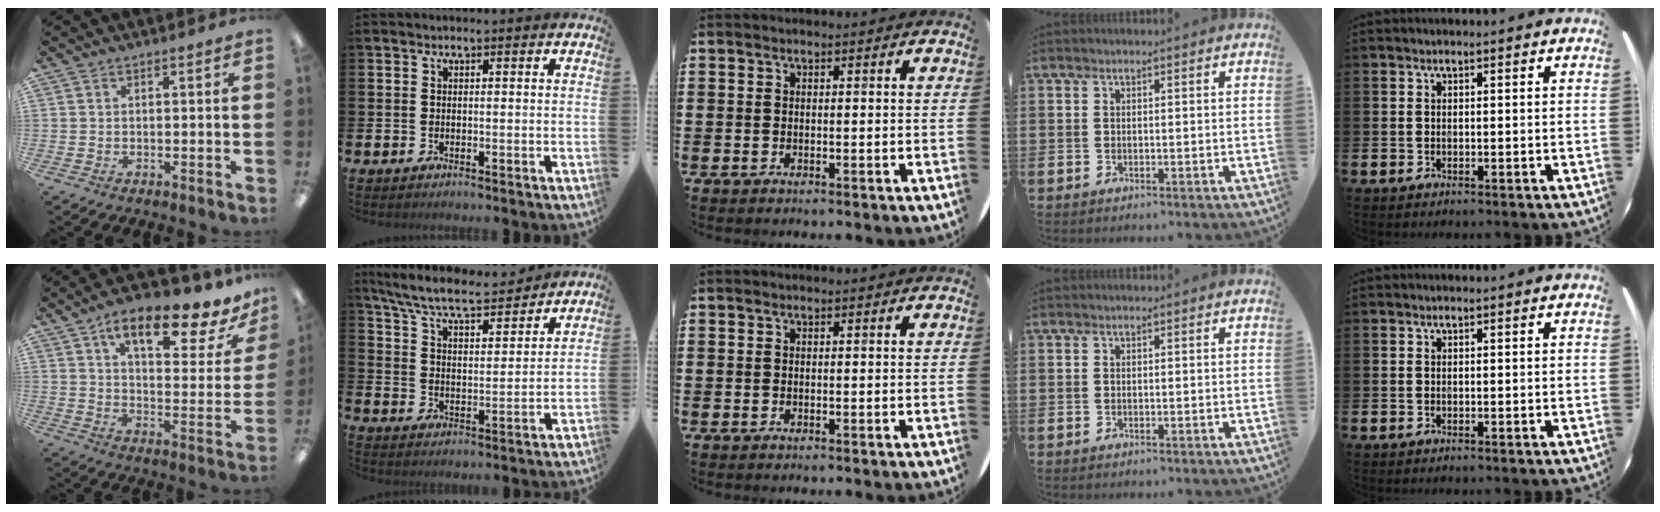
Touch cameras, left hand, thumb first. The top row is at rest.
{"thumb": {"total": 15.9, "force": [10.5, 5.0, 10.8], "torque": [-0.161, -0.059, 0.168]}, "index": {"total": 7.8, "force": [7.2, 1.1, 2.7], "torque": [-0.084, -0.045, 0.125]}}